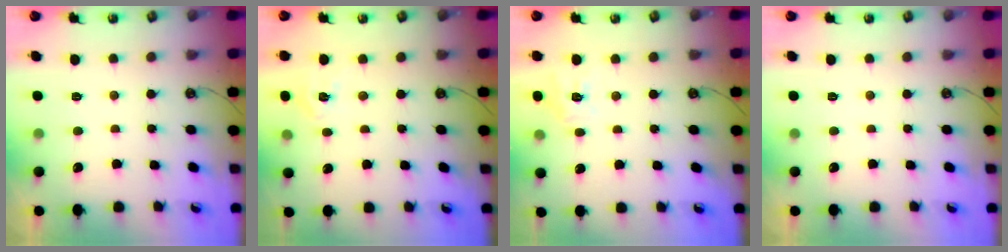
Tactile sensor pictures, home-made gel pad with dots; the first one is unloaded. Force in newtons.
{"total": 5.8, "press": 5.8, "slide": 0.2}
{"total": 10.3, "press": 10.2, "slide": 1.2}
{"total": 0.0}